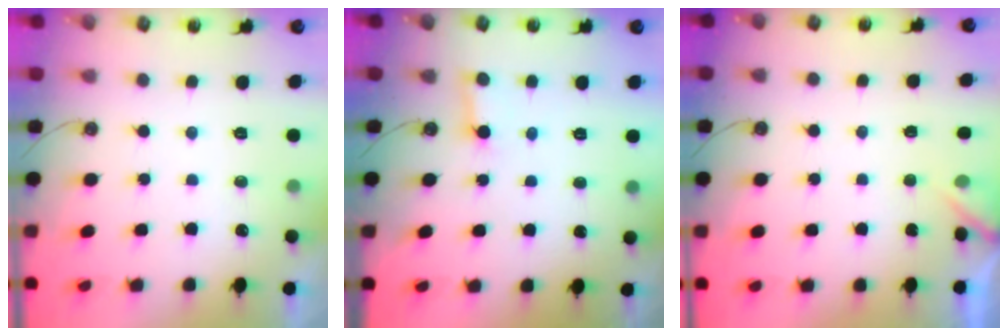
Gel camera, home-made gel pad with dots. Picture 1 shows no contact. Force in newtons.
{"total": 2.7, "press": 2.7, "slide": 0.1}
{"total": 2.9, "press": 2.9, "slide": 0.3}